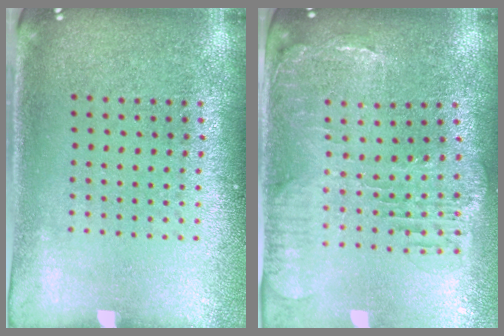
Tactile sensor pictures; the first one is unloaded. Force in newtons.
{"total": 1.5, "press": 1.4, "slide": 0.4}